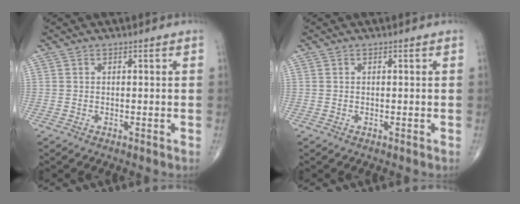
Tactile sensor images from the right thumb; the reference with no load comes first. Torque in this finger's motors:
{"motor_torque": [-0.05, -0.07, 0.01, -0.02, 0.00]}